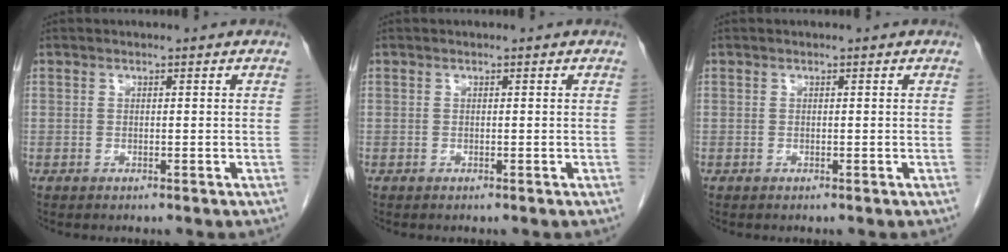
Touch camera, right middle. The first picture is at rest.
{"total": 0.0}
{"total": 0.0}